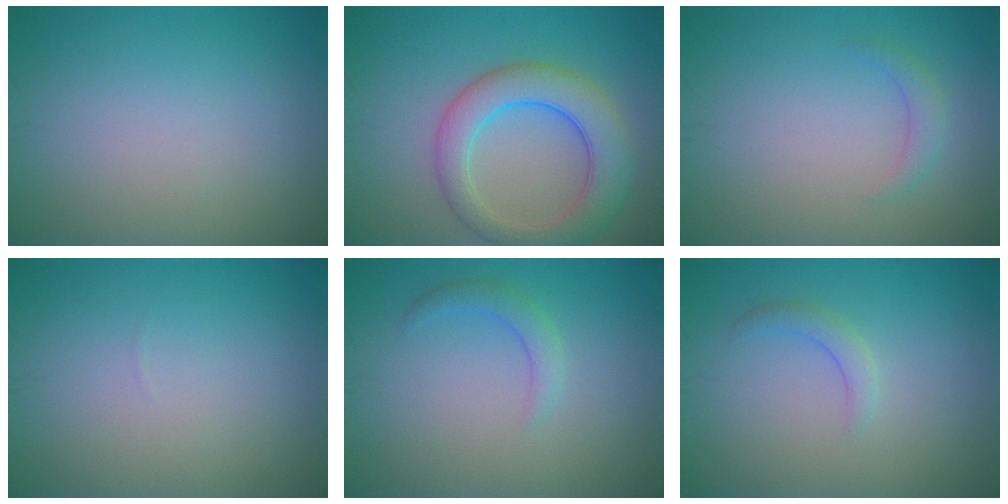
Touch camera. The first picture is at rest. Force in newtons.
{"total": 6.3, "press": 6.2, "slide": 0.3}
{"total": 1.4, "press": 1.4, "slide": 0.0}
{"total": 0.0}
{"total": 1.7, "press": 1.7, "slide": 0.1}
{"total": 1.5, "press": 1.5, "slide": 0.2}